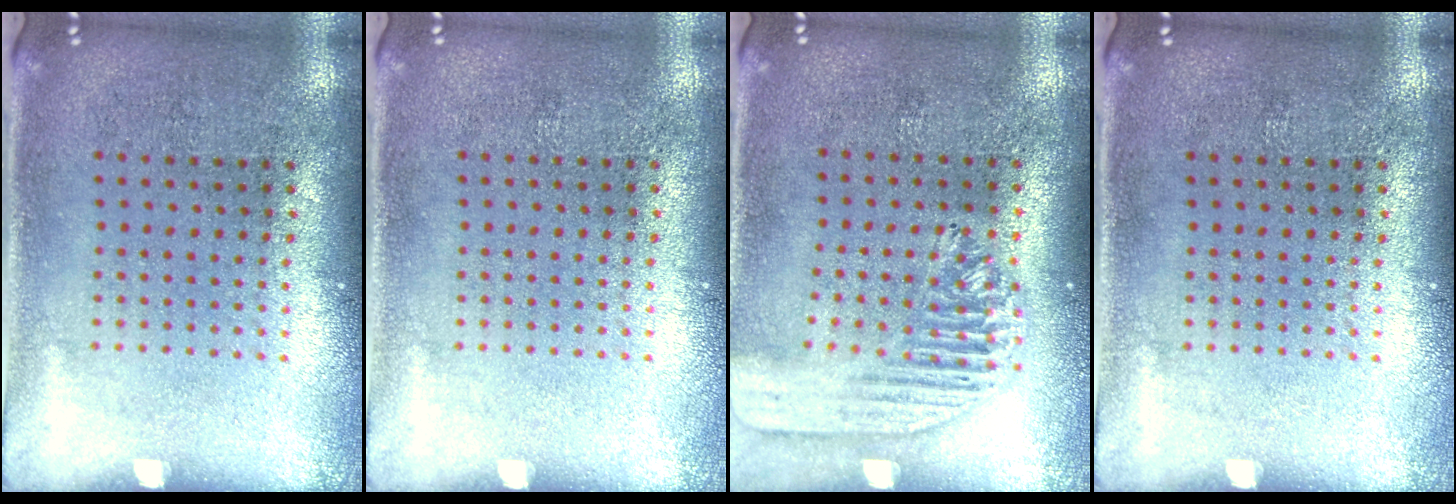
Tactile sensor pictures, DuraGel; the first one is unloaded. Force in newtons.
{"total": 0.0}
{"total": 1.7, "press": 1.5, "slide": 0.7}
{"total": 0.0}